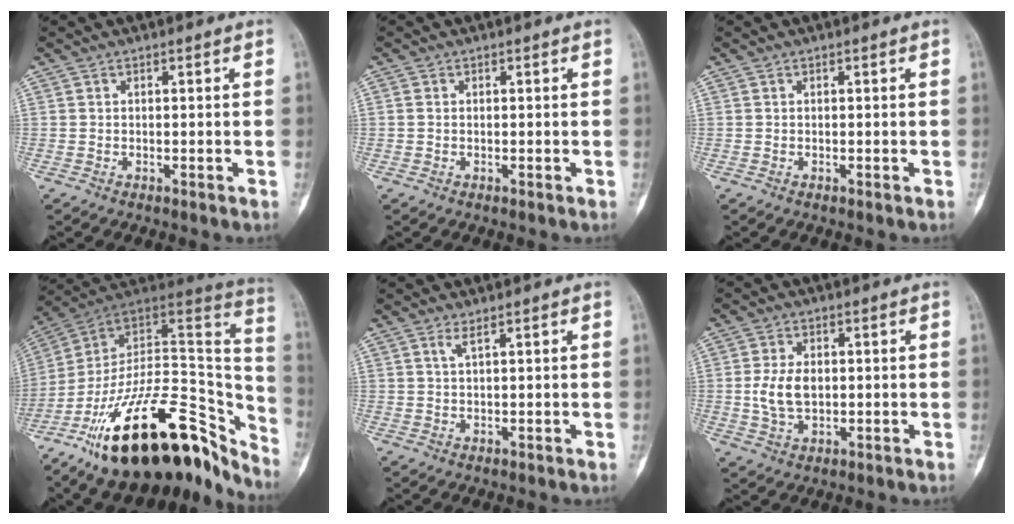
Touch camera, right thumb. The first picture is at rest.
{"total": 0.6, "force": [0.1, 0.5, 0.4], "torque": [-0.011, -0.001, 0.002]}
{"total": 0.0}
{"total": 32.7, "force": [-18.9, 15.1, 22.0], "torque": [-0.251, 0.089, -0.289]}
{"total": 1.3, "force": [0.8, 0.0, 1.0], "torque": [-0.027, -0.004, 0.019]}
{"total": 6.5, "force": [0.1, 4.1, 5.0], "torque": [-0.099, 0.000, 0.006]}